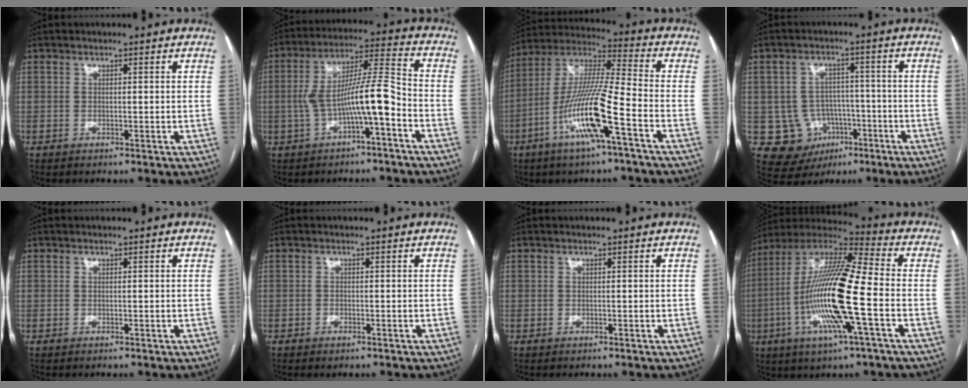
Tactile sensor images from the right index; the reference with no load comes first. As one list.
[{"total": 10.6, "force": [-3.1, 1.1, 10.1], "torque": [-0.186, 0.032, -0.051]}, {"total": 14.9, "force": [-6.2, 0.3, 13.6], "torque": [-0.276, -0.002, -0.121]}, {"total": 8.9, "force": [-2.6, 8.2, 2.1], "torque": [-0.031, 0.020, -0.024]}, {"total": 0.0}, {"total": 0.7, "force": [-0.5, 0.3, 0.5], "torque": [-0.008, -0.001, -0.001]}, {"total": 0.0}, {"total": 18.9, "force": [-4.0, 1.3, 18.4], "torque": [-0.367, -0.006, -0.082]}]